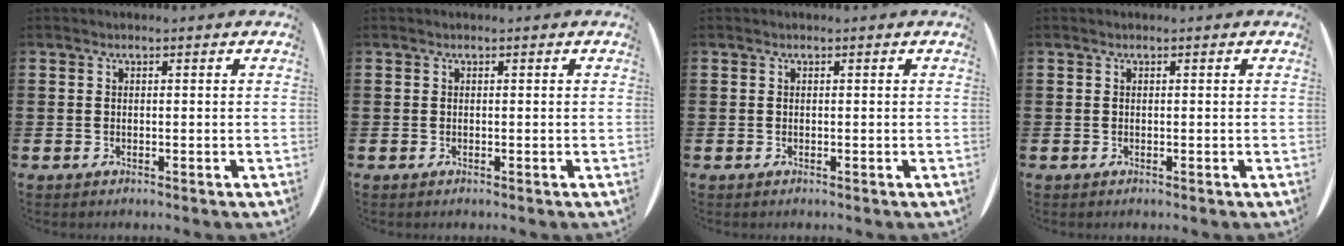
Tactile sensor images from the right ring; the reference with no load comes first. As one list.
[{"total": 0.0}, {"total": 0.0}, {"total": 0.0}]